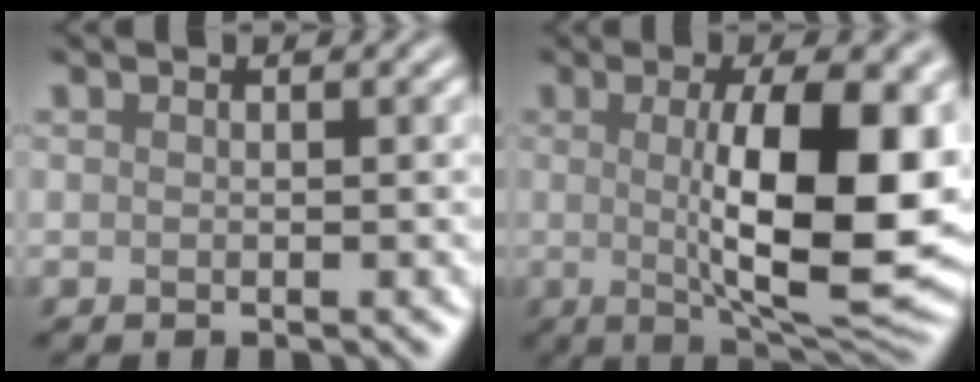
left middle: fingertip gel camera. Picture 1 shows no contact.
{"total": 12.4, "force": [0.4, 3.4, 11.9], "torque": [-0.167, -0.012, 0.011]}